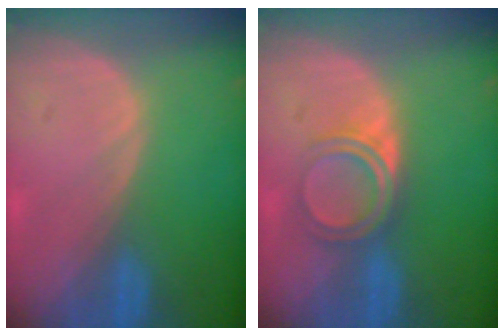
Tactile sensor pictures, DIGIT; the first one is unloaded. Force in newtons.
{"total": 4.9, "press": 4.3, "slide": 2.4}